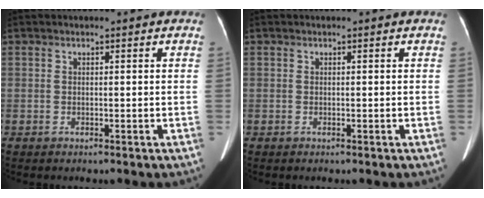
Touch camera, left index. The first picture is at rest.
{"total": 0.0}